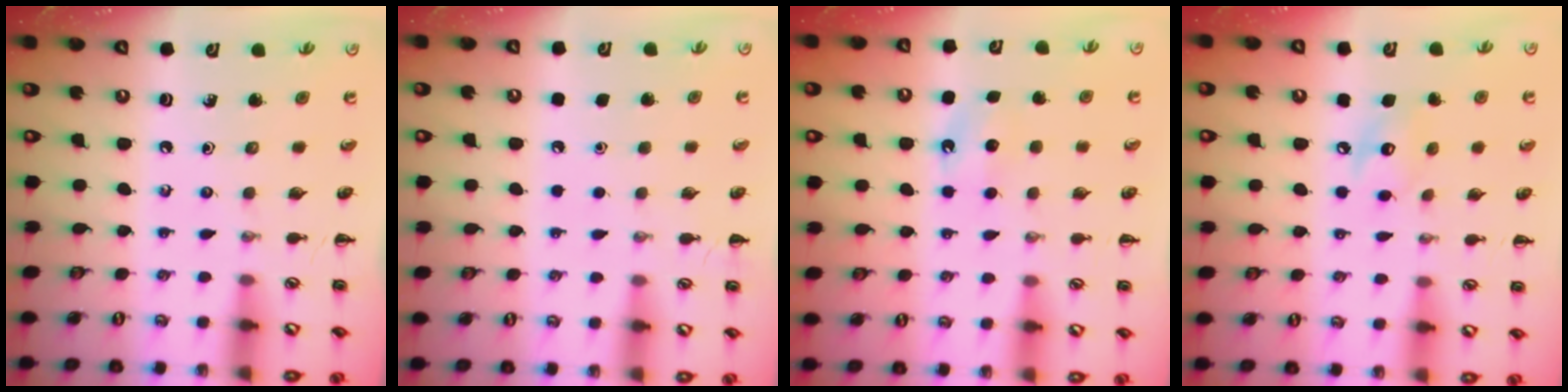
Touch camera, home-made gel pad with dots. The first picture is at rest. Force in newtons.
{"total": 1.8, "press": 1.8, "slide": 0.1}
{"total": 5.3, "press": 5.2, "slide": 1.2}
{"total": 7.8, "press": 7.7, "slide": 1.2}